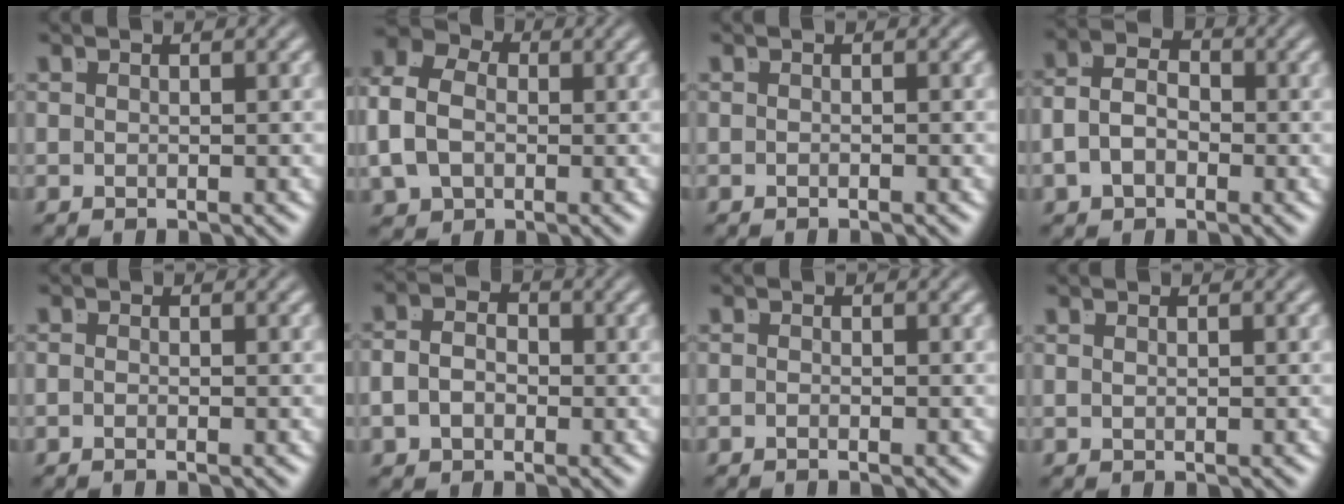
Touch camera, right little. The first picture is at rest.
{"total": 6.8, "force": [0.6, 5.6, 3.8], "torque": [-0.081, 0.000, 0.005]}
{"total": 0.7, "force": [-0.4, -0.5, 0.0], "torque": [0.003, 0.001, -0.007]}
{"total": 5.4, "force": [-0.7, 4.1, 3.4], "torque": [-0.070, -0.008, -0.013]}
{"total": 0.9, "force": [-0.8, -0.4, 0.3], "torque": [-0.002, -0.004, -0.014]}
{"total": 3.9, "force": [-0.7, 3.1, 2.3], "torque": [-0.046, -0.008, -0.012]}
{"total": 1.0, "force": [-0.8, -0.7, 0.1], "torque": [0.002, -0.005, -0.012]}
{"total": 0.6, "force": [0.0, -0.6, 0.2], "torque": [-0.002, -0.006, 0.005]}